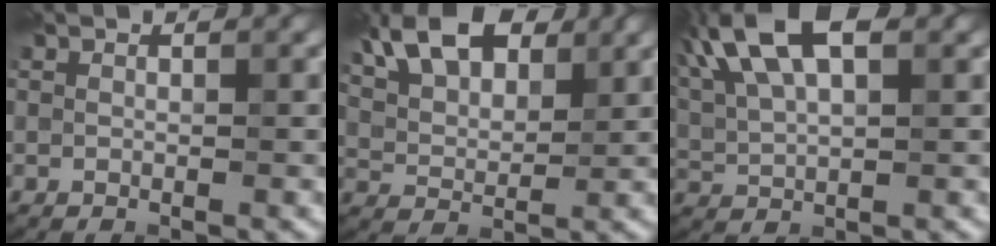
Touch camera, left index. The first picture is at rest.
{"total": 7.6, "force": [4.5, 3.8, 4.8], "torque": [-0.098, 0.025, 0.068]}
{"total": 10.7, "force": [4.9, 4.7, 8.3], "torque": [-0.177, 0.040, 0.073]}